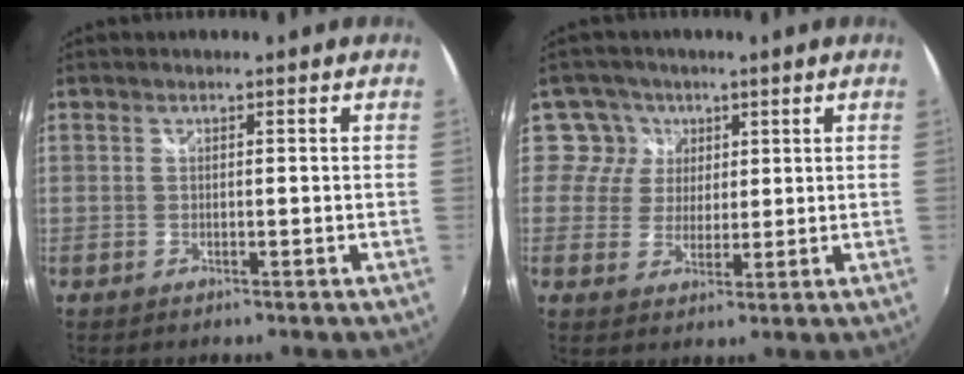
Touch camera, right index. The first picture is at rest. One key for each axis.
{"total": 5.3, "fx": 2.1, "fy": 4.9, "fz": 0.0, "tx": 0.017, "ty": 0.007, "tz": 0.027}